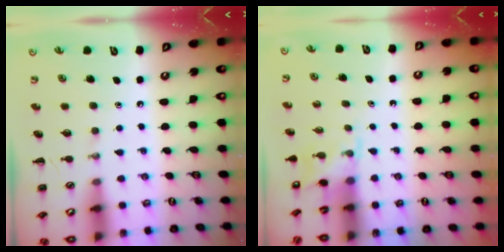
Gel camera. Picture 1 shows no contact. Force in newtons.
{"total": 2.5, "press": 2.4, "slide": 0.9}